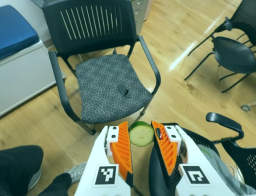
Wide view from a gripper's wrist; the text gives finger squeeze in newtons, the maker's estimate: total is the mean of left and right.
{"total": 8.5, "left": 8.3, "right": 8.8}